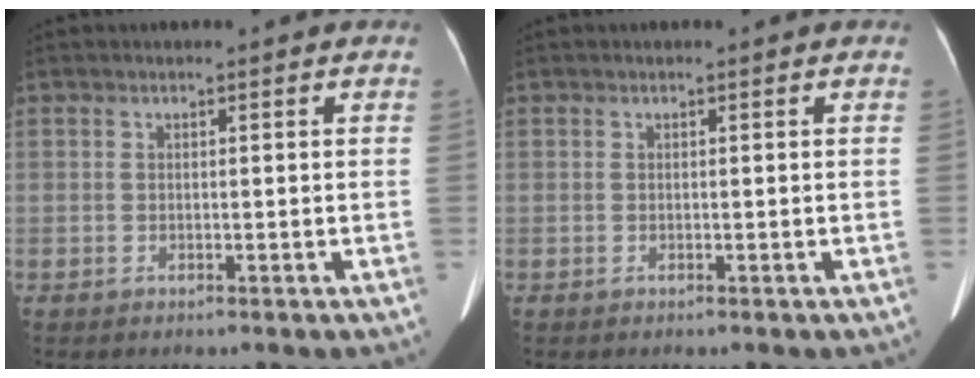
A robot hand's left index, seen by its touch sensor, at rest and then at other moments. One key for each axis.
{"total": 0.0}